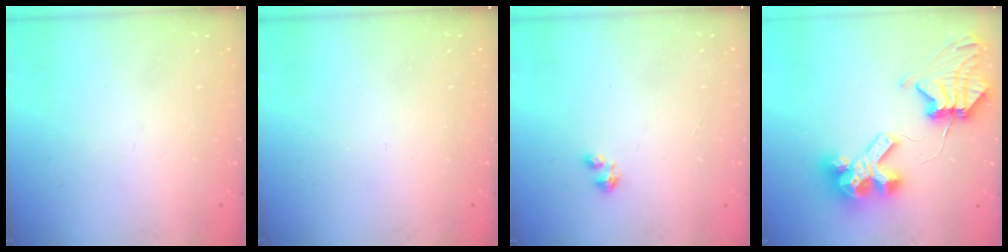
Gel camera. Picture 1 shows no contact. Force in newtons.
{"total": 0.0}
{"total": 1.8, "press": 1.8, "slide": 0.4}
{"total": 11.3, "press": 11.2, "slide": 1.5}